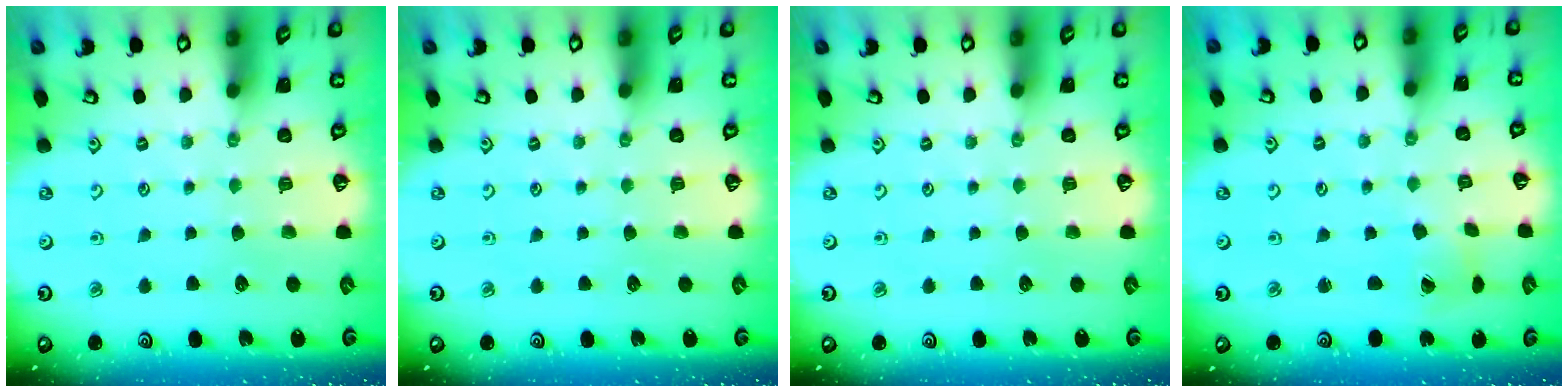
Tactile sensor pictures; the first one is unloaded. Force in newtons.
{"total": 0.0}
{"total": 0.0}
{"total": 1.6, "press": 1.5, "slide": 0.3}